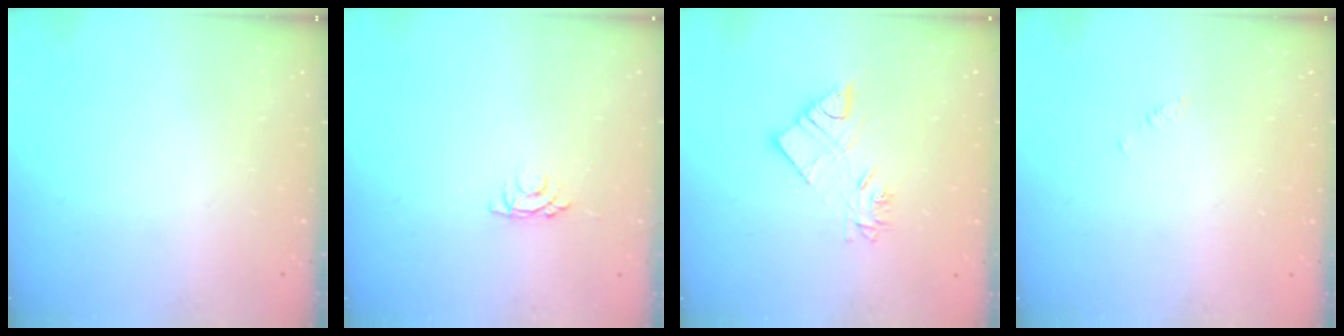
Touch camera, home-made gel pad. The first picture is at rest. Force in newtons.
{"total": 3.9, "press": 3.8, "slide": 0.5}
{"total": 9.9, "press": 9.9, "slide": 0.8}
{"total": 1.1, "press": 1.1, "slide": 0.1}